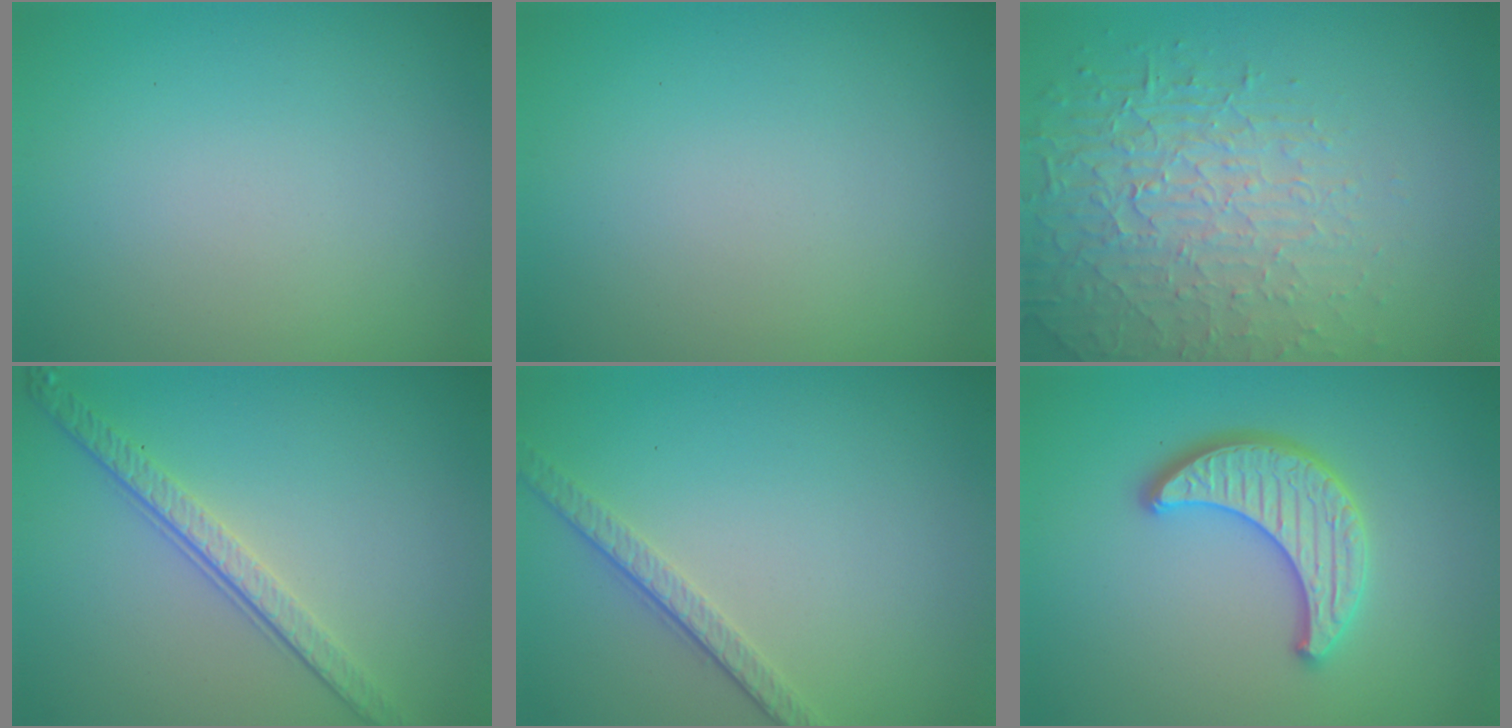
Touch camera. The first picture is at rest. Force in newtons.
{"total": 0.0}
{"total": 4.2, "press": 4.0, "slide": 1.2}
{"total": 3.7, "press": 2.8, "slide": 2.5}
{"total": 3.1, "press": 2.3, "slide": 2.1}
{"total": 3.8, "press": 3.7, "slide": 0.9}